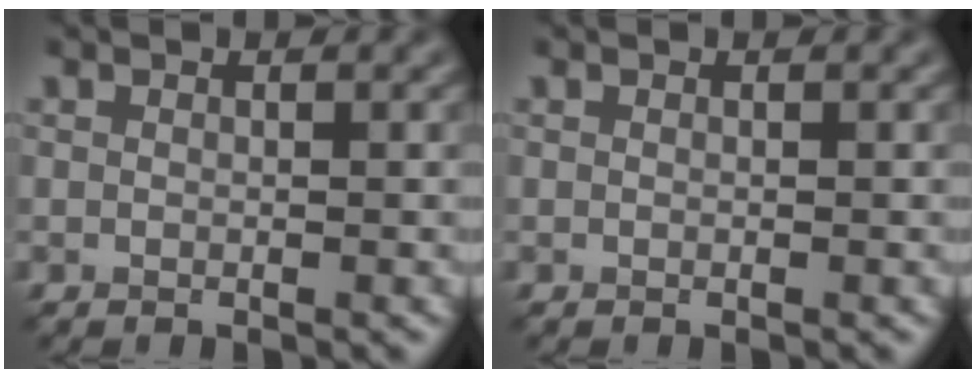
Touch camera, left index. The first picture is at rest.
{"total": 0.0}